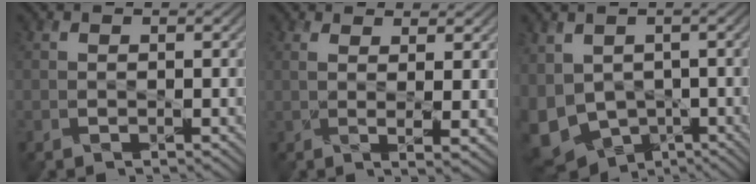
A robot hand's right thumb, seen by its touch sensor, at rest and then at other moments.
{"total": 4.1, "force": [1.4, 0.3, 3.9], "torque": [-0.077, 0.002, 0.026]}
{"total": 9.3, "force": [-2.0, 7.0, 5.8], "torque": [-0.161, -0.028, -0.035]}